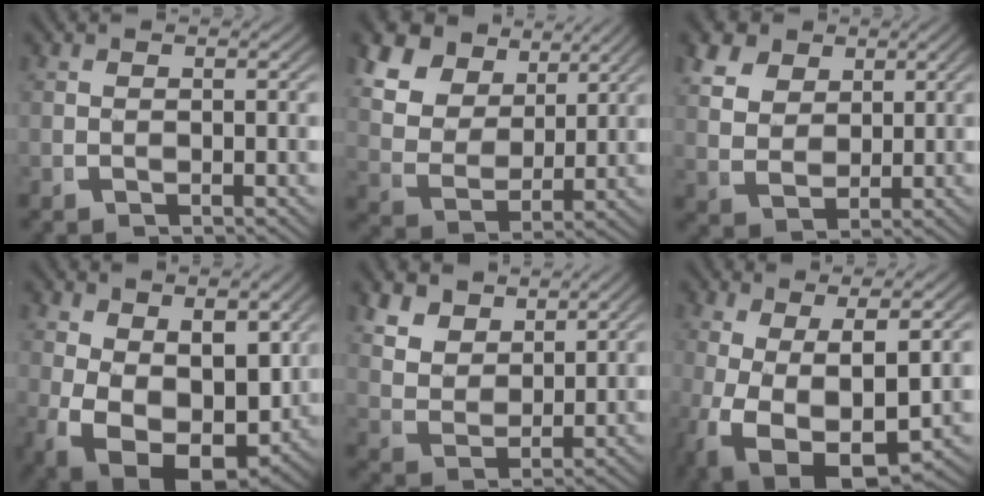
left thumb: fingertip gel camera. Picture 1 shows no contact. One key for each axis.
{"total": 11.1, "fx": 4.1, "fy": 8.1, "fz": 6.4, "tx": -0.152, "ty": -0.012, "tz": 0.068}
{"total": 7.2, "fx": 2.7, "fy": 5.4, "fz": 3.9, "tx": -0.085, "ty": -0.023, "tz": 0.055}
{"total": 11.8, "fx": -3.0, "fy": 8.1, "fz": 8.0, "tx": -0.185, "ty": -0.075, "tz": -0.018}
{"total": 6.1, "fx": 3.2, "fy": 4.0, "fz": 3.3, "tx": -0.072, "ty": -0.017, "tz": 0.066}
{"total": 8.6, "fx": -1.7, "fy": 4.6, "fz": 7.0, "tx": -0.155, "ty": -0.041, "tz": -0.001}